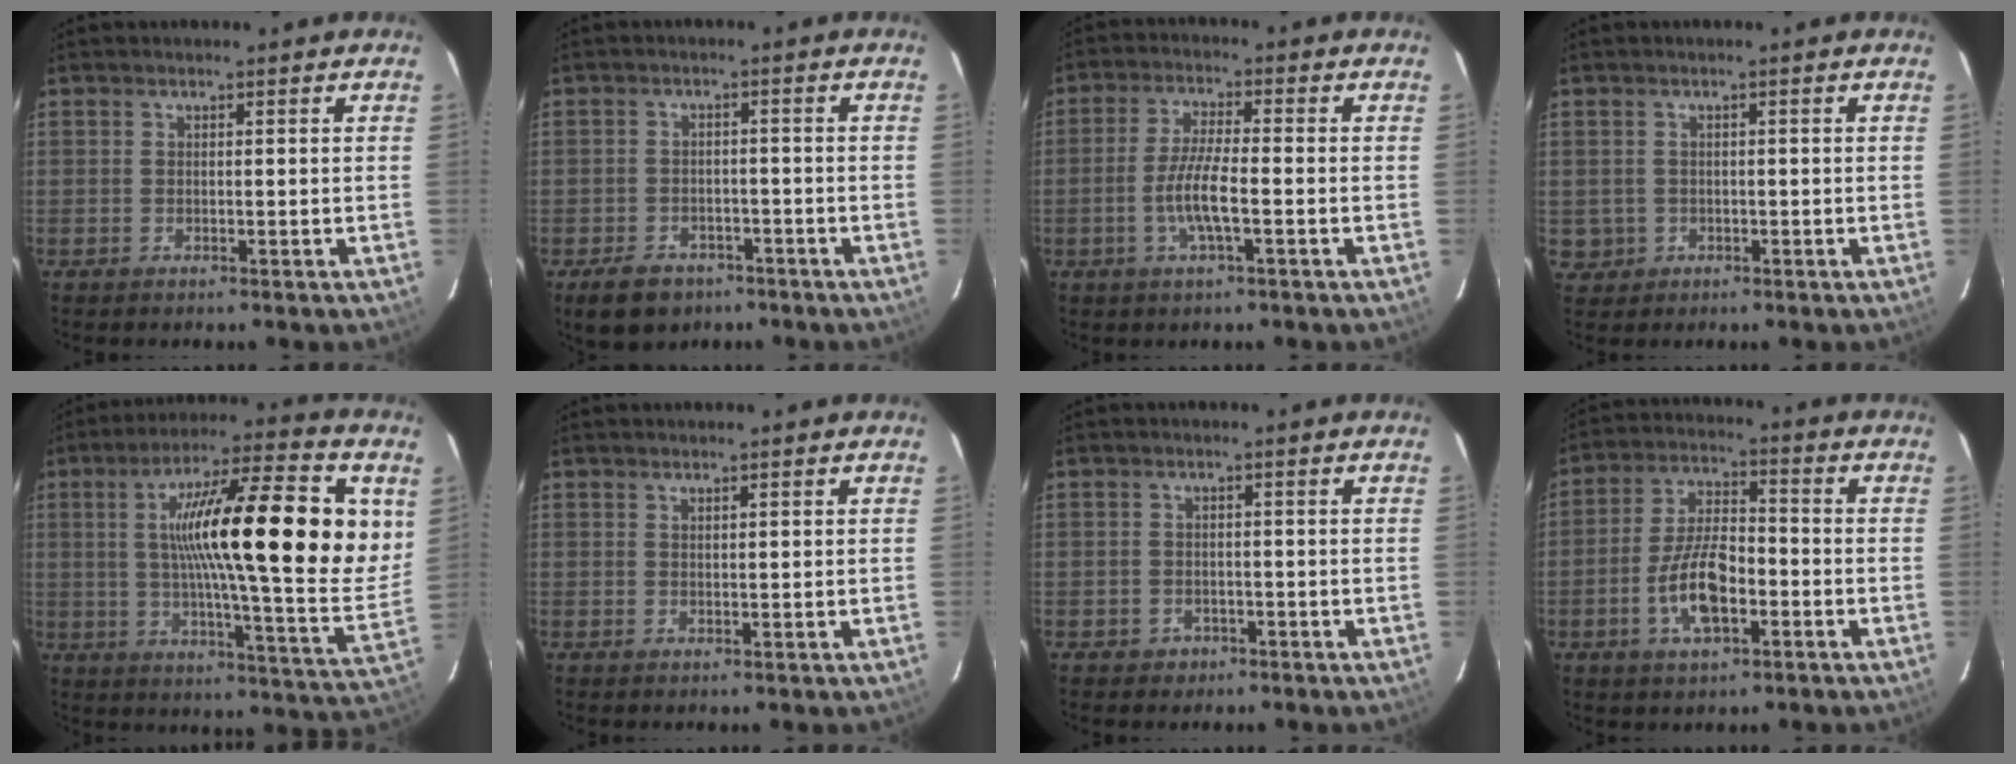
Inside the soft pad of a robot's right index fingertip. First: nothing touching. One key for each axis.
{"total": 7.5, "fx": -4.8, "fy": 5.1, "fz": 2.8, "tx": -0.071, "ty": 0.010, "tz": -0.064}
{"total": 6.6, "fx": -2.1, "fy": 1.0, "fz": 6.2, "tx": -0.126, "ty": -0.004, "tz": -0.041}
{"total": 3.4, "fx": -0.3, "fy": 3.4, "fz": 0.5, "tx": -0.008, "ty": 0.009, "tz": 0.005}
{"total": 27.0, "fx": 6.9, "fy": 4.7, "fz": 25.7, "tx": -0.394, "ty": 0.014, "tz": 0.099}
{"total": 0.8, "fx": 0.5, "fy": 0.3, "fz": 0.5, "tx": -0.008, "ty": 0.002, "tz": 0.011}
{"total": 3.0, "fx": -1.5, "fy": 2.6, "fz": 0.4, "tx": -0.016, "ty": 0.005, "tz": -0.019}
{"total": 10.7, "fx": -3.9, "fy": 4.6, "fz": 8.8, "tx": -0.179, "ty": 0.004, "tz": -0.068}